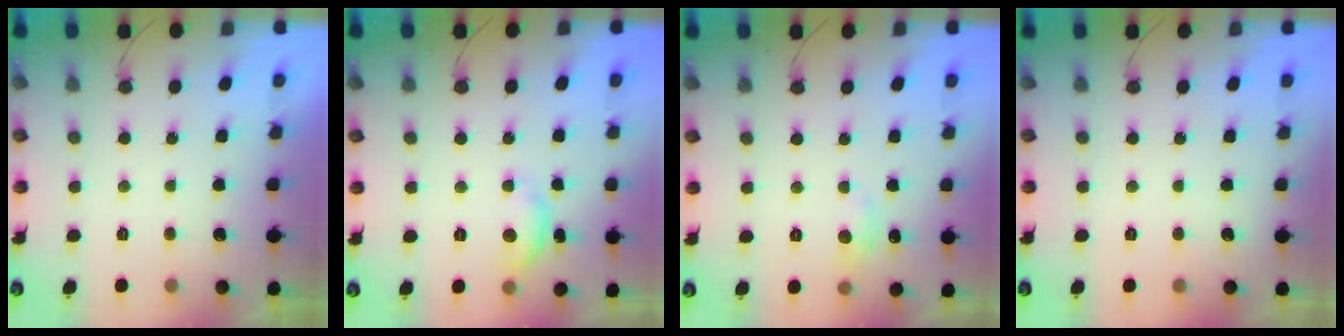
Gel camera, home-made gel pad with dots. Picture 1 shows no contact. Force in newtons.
{"total": 7.4, "press": 7.4, "slide": 0.4}
{"total": 6.2, "press": 6.1, "slide": 0.9}
{"total": 0.0}